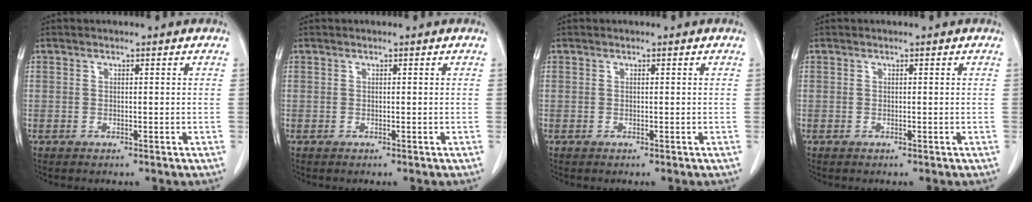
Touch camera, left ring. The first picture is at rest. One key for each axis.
{"total": 0.0}
{"total": 0.0}
{"total": 0.0}